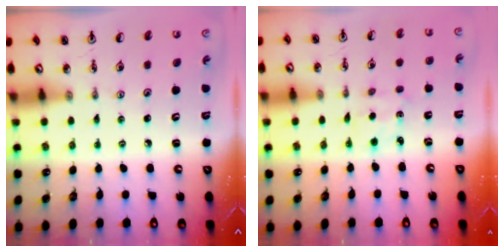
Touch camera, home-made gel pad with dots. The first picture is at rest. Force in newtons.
{"total": 2.5, "press": 2.4, "slide": 0.6}